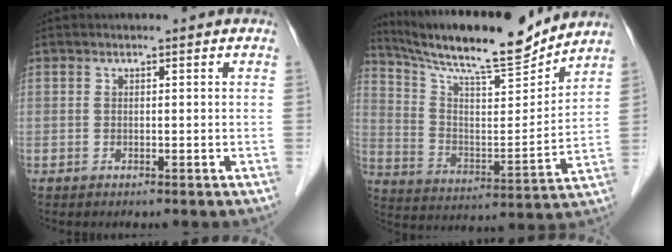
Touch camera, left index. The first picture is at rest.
{"total": 17.9, "force": [16.3, 1.1, 7.3], "torque": [-0.139, -0.011, 0.270]}